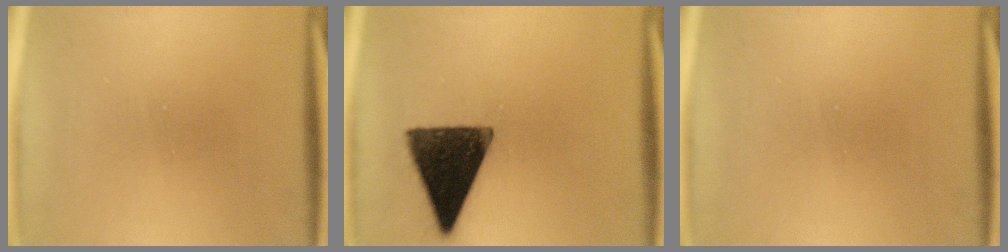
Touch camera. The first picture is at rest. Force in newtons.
{"total": 14.8}
{"total": 0.0}